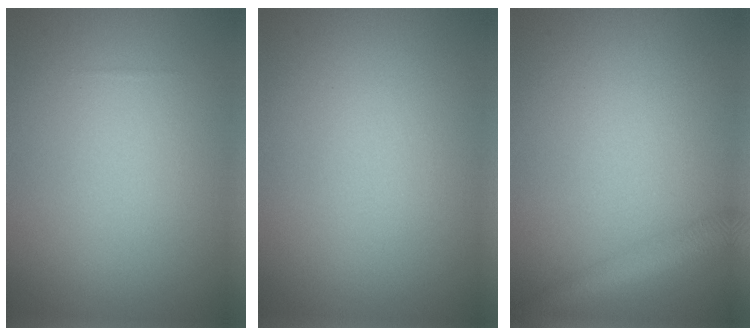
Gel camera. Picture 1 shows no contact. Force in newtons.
{"total": 0.0}
{"total": 2.9, "press": 2.9, "slide": 0.1}